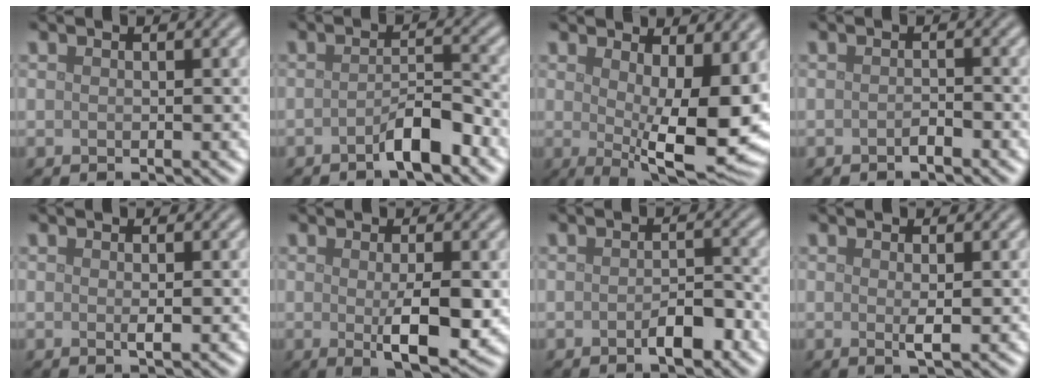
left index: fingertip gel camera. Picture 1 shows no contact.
{"total": 3.3, "force": [-2.1, 0.7, 2.5], "torque": [-0.039, 0.010, -0.039]}
{"total": 11.3, "force": [0.6, 3.9, 10.5], "torque": [-0.142, -0.022, 0.019]}
{"total": 0.9, "force": [-0.7, 0.2, 0.5], "torque": [-0.008, 0.001, -0.012]}
{"total": 0.7, "force": [0.0, 0.0, 0.7], "torque": [-0.014, -0.003, -0.001]}
{"total": 5.0, "force": [-0.6, 1.1, 4.8], "torque": [-0.076, -0.010, -0.006]}
{"total": 2.5, "force": [-1.3, 1.0, 1.9], "torque": [-0.026, 0.003, -0.021]}
{"total": 1.2, "force": [0.0, 0.1, 1.2], "torque": [-0.023, -0.002, 0.000]}